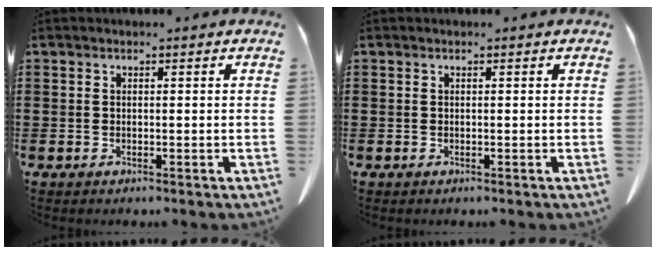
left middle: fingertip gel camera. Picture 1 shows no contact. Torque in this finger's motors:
{"motor_torque": [0.21, -0.05, -0.07, 0.00]}